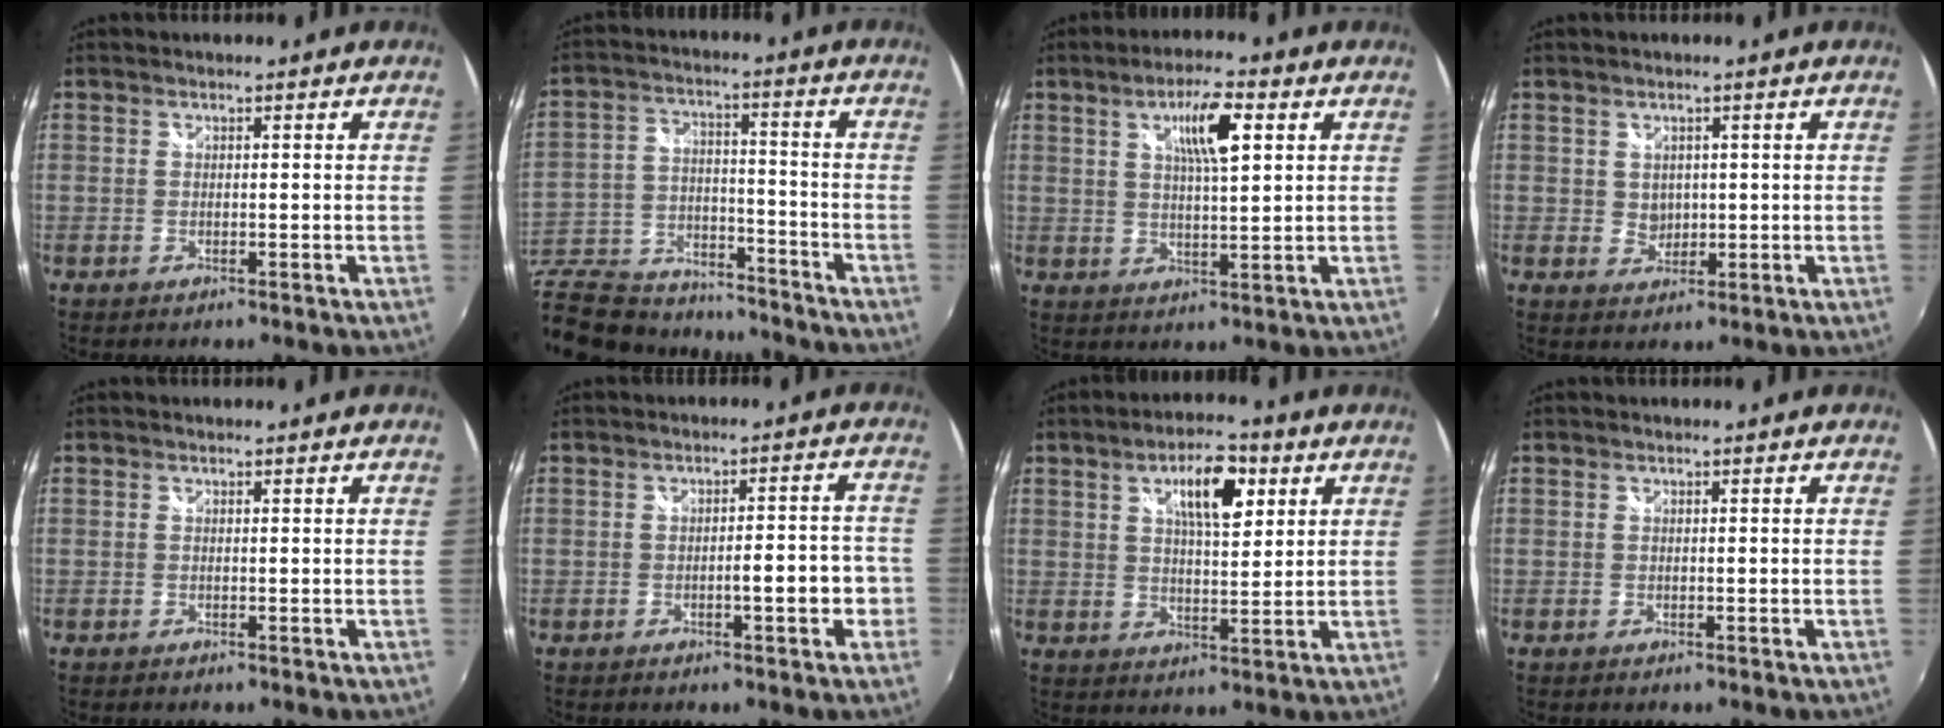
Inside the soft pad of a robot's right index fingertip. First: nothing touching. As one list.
[{"total": 24.0, "force": [-17.1, 12.5, 11.3], "torque": [-0.281, -0.007, -0.254]}, {"total": 8.1, "force": [3.2, 1.8, 7.3], "torque": [-0.120, 0.007, 0.053]}, {"total": 2.5, "force": [0.5, 2.3, 0.9], "torque": [-0.011, 0.002, 0.012]}, {"total": 0.0}, {"total": 5.7, "force": [-2.3, 1.2, 5.1], "torque": [-0.078, 0.008, -0.025]}, {"total": 9.3, "force": [4.0, 3.4, 7.7], "torque": [-0.123, 0.016, 0.065]}, {"total": 0.0}]